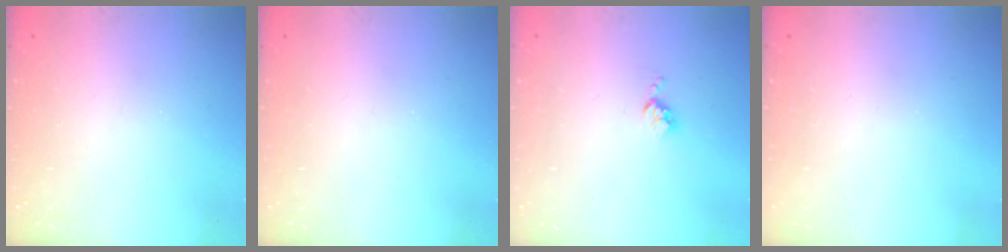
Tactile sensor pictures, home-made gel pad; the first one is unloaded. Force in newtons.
{"total": 0.0}
{"total": 4.2, "press": 4.2, "slide": 0.5}
{"total": 0.0}